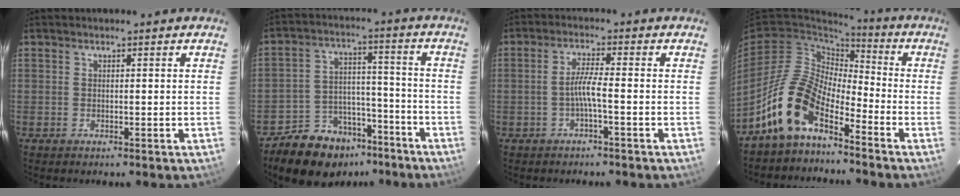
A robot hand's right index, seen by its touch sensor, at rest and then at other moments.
{"total": 14.6, "force": [-10.7, 8.9, 4.7], "torque": [-0.108, 0.039, -0.149]}
{"total": 3.3, "force": [-1.4, -0.3, 3.0], "torque": [-0.063, 0.005, -0.027]}
{"total": 12.3, "force": [-7.9, 5.5, 7.7], "torque": [-0.149, 0.018, -0.164]}